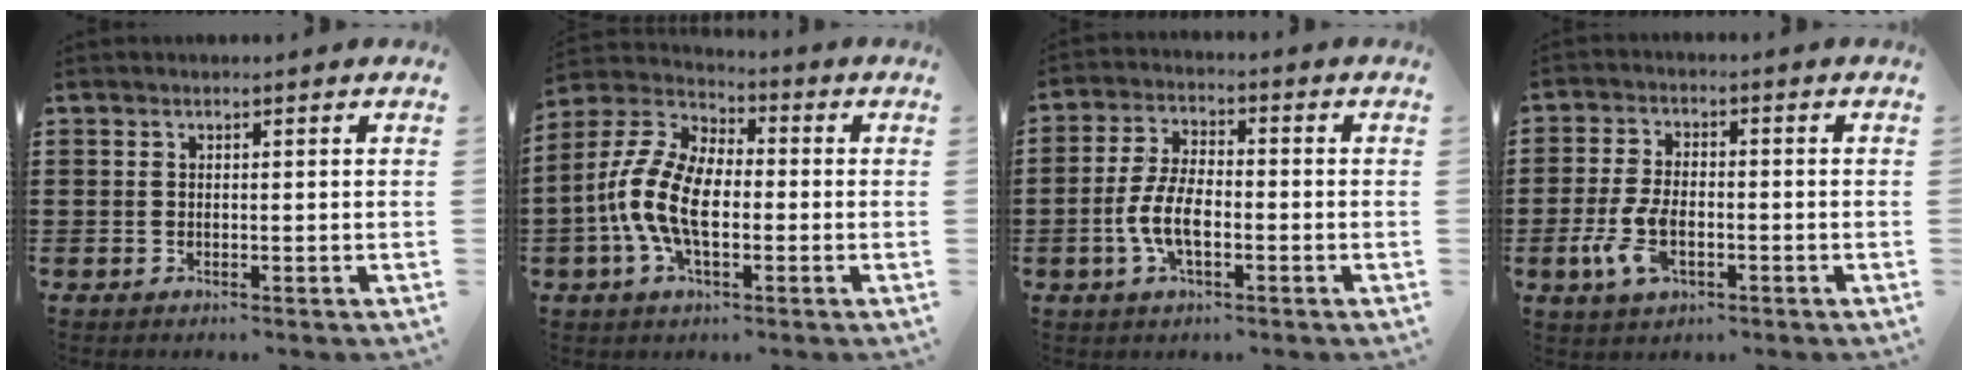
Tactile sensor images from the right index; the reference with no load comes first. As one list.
[{"total": 10.4, "force": [-2.4, 5.5, 8.5], "torque": [-0.221, -0.008, -0.055]}, {"total": 6.8, "force": [-1.9, 3.1, 5.8], "torque": [-0.133, -0.003, -0.041]}, {"total": 6.3, "force": [-2.1, 3.1, 5.1], "torque": [-0.122, -0.005, -0.042]}]